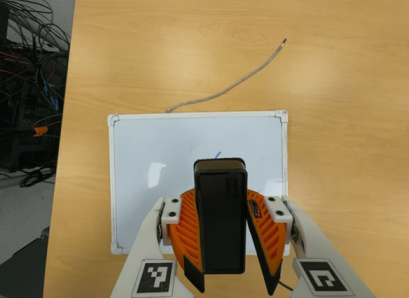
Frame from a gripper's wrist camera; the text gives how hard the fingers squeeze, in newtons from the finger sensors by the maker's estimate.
{"total": 9.6, "left": 9.6, "right": 9.7}